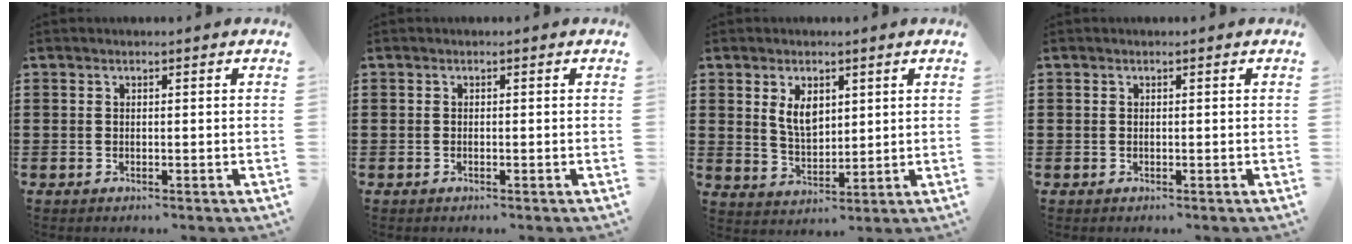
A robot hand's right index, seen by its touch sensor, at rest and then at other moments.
{"total": 0.0}
{"total": 5.0, "force": [2.1, 2.7, 3.5], "torque": [-0.070, 0.005, 0.037]}
{"total": 0.0}